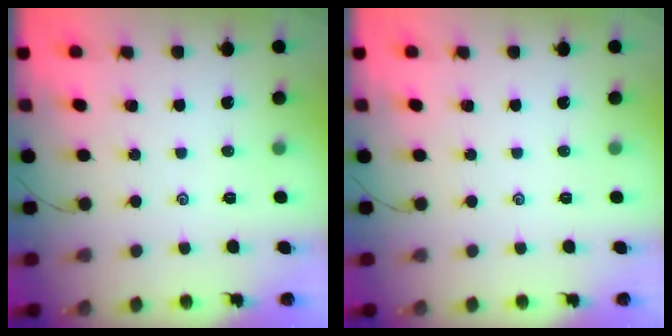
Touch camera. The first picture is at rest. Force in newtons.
{"total": 0.0}